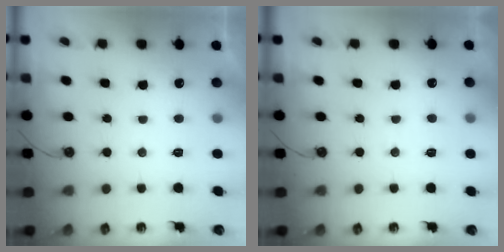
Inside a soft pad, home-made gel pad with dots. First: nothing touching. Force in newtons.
{"total": 2.5, "press": 2.4, "slide": 0.4}